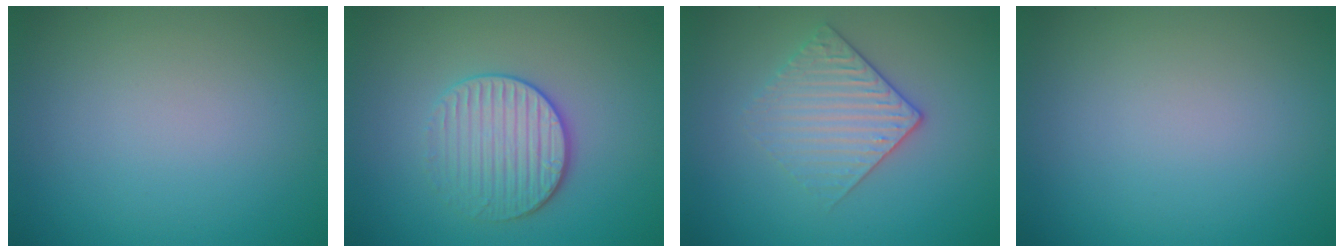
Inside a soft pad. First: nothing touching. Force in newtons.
{"total": 3.4, "press": 3.2, "slide": 1.2}
{"total": 3.1, "press": 2.8, "slide": 1.4}
{"total": 0.0}